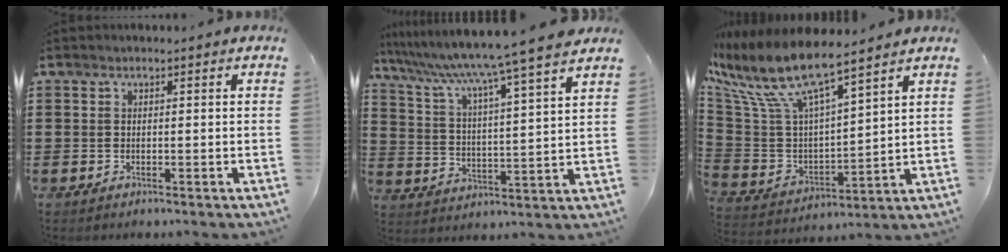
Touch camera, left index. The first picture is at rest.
{"total": 7.8, "force": [6.6, -1.9, 3.6], "torque": [-0.101, -0.059, 0.099]}
{"total": 10.3, "force": [7.9, 1.9, 6.2], "torque": [-0.168, -0.059, 0.133]}